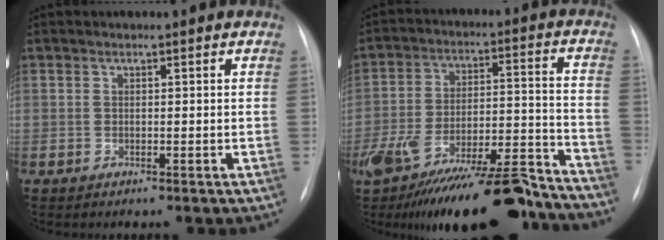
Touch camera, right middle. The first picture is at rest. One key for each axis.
{"total": 27.7, "fx": -22.8, "fy": 6.0, "fz": 14.5, "tx": -0.220, "ty": 0.000, "tz": -0.341}